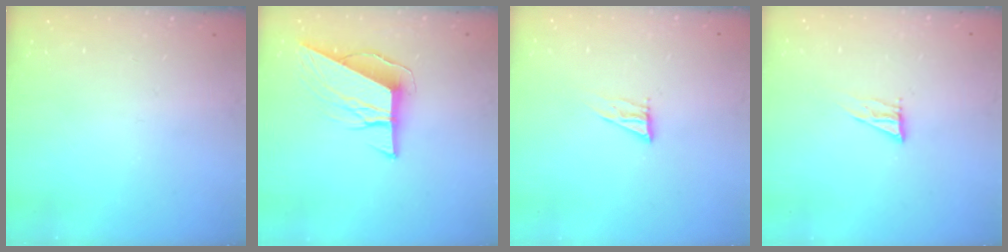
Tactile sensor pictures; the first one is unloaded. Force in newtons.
{"total": 9.3, "press": 9.3, "slide": 0.6}
{"total": 7.6, "press": 7.6, "slide": 0.3}
{"total": 7.6, "press": 7.6, "slide": 0.3}